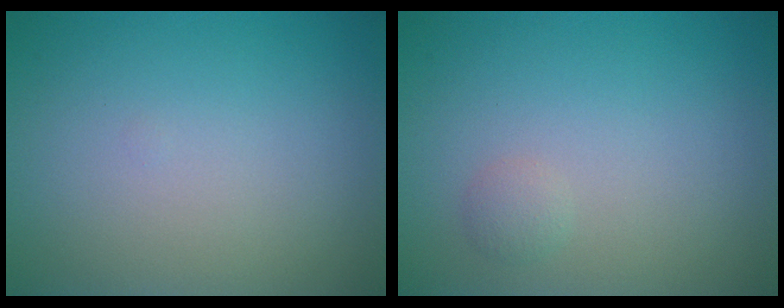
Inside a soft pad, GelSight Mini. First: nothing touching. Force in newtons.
{"total": 0.8, "press": 0.8, "slide": 0.1}